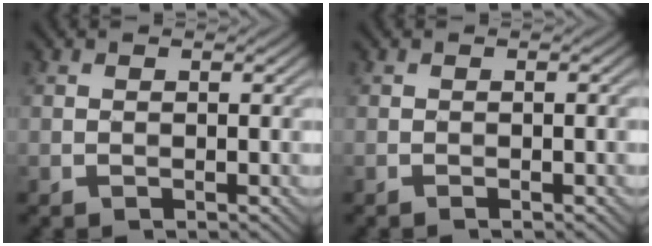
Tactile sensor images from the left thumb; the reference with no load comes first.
{"total": 1.1, "force": [-0.4, 0.0, 1.1], "torque": [-0.016, 0.000, -0.007]}